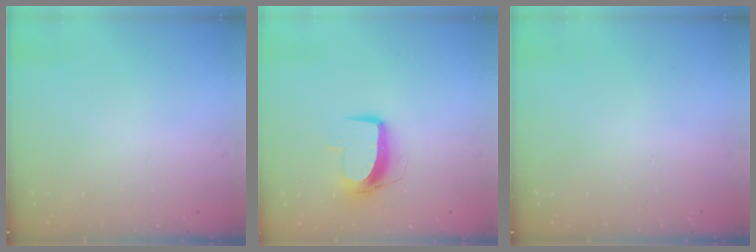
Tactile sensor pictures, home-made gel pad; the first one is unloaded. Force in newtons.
{"total": 10.3, "press": 10.3, "slide": 0.8}
{"total": 0.0}